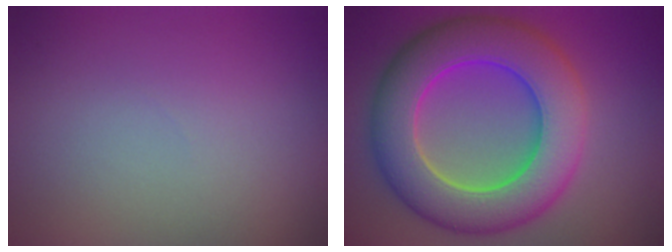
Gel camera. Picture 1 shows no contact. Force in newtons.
{"total": 10.5, "press": 10.5, "slide": 0.4}